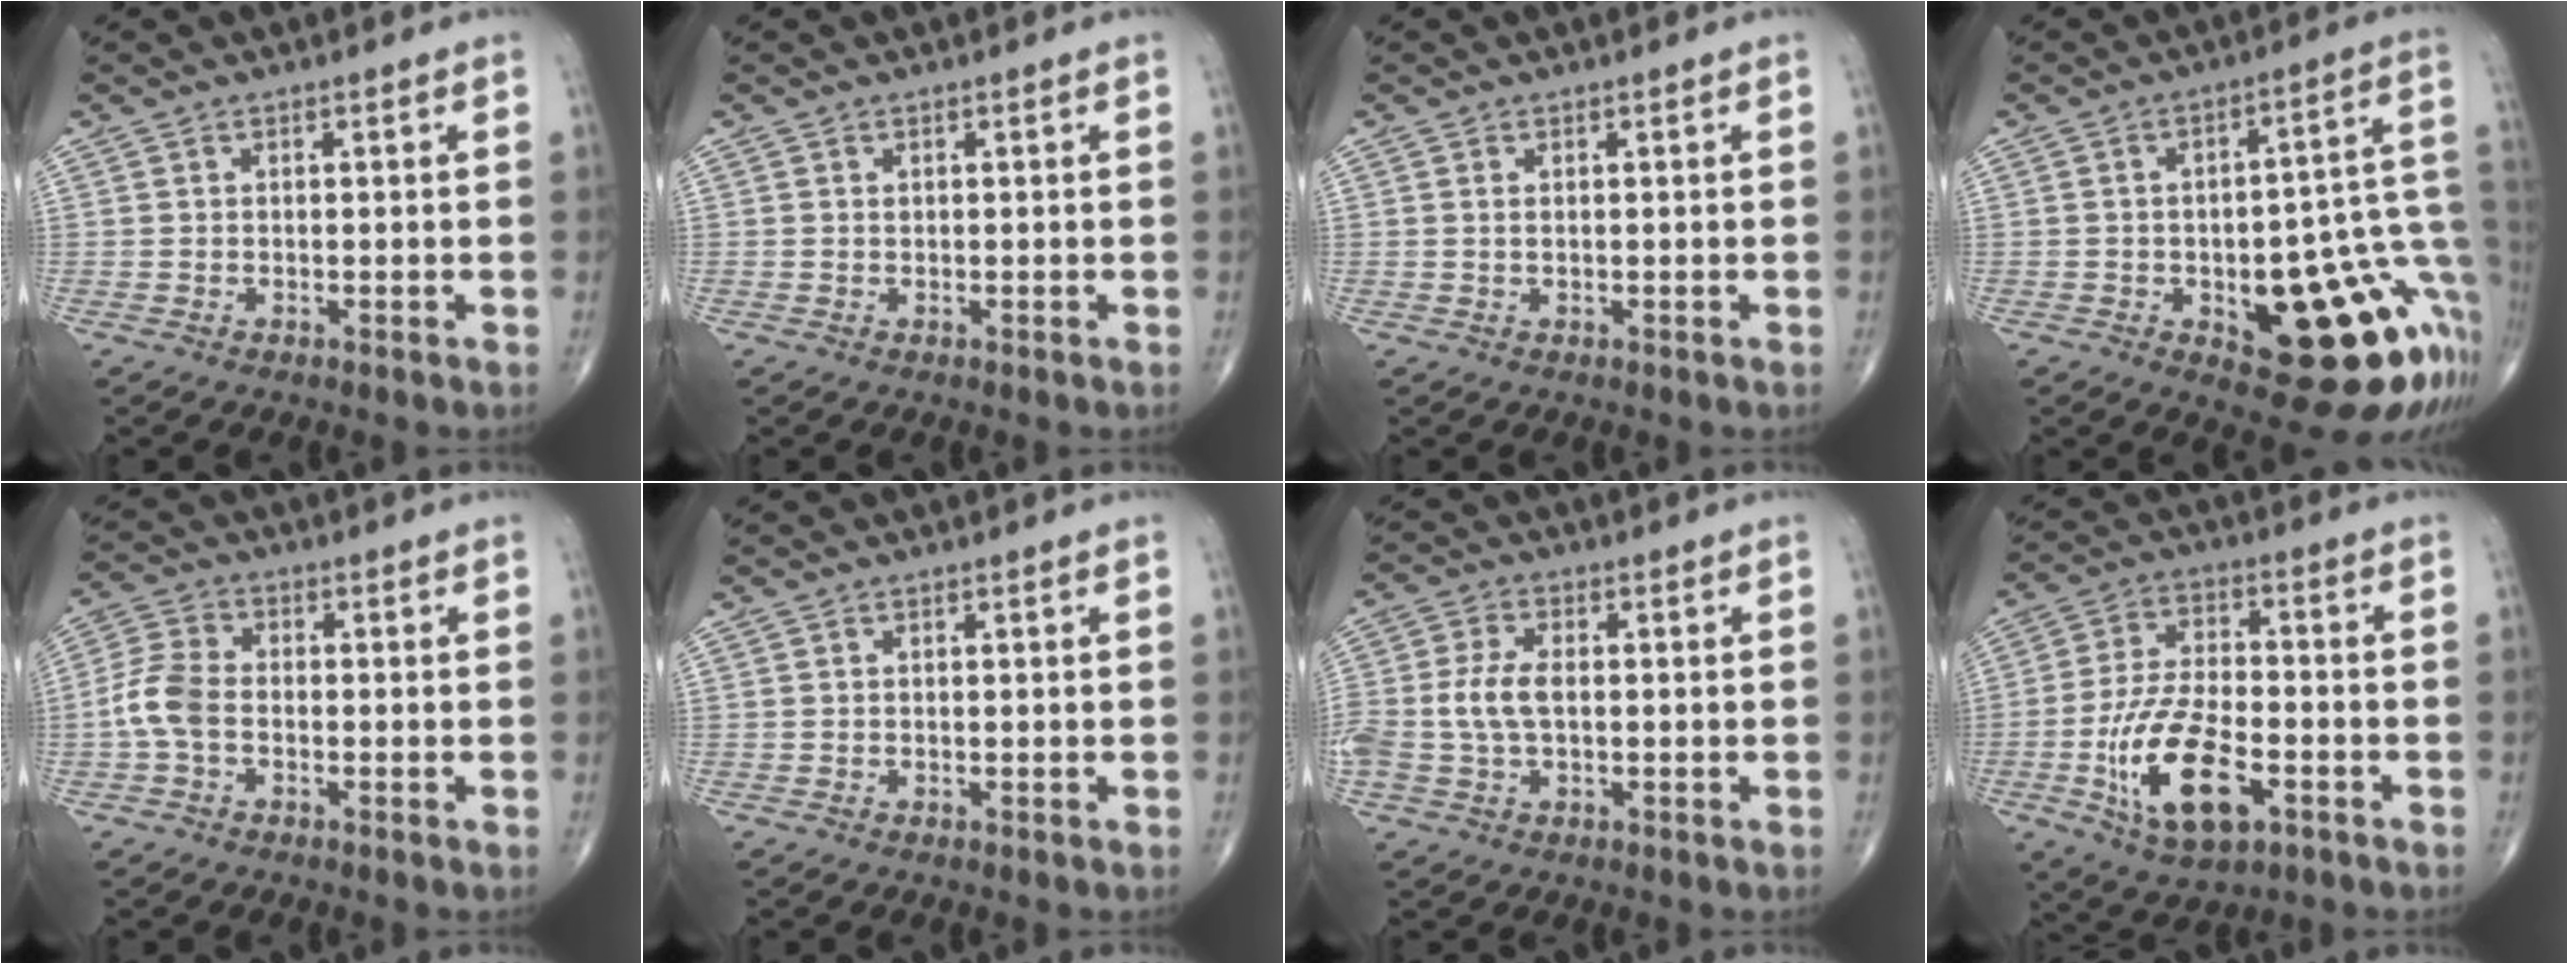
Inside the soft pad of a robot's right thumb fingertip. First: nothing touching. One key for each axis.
{"total": 0.0}
{"total": 0.5, "fx": 0.2, "fy": 0.2, "fz": 0.4, "tx": -0.011, "ty": 0.001, "tz": 0.004}
{"total": 24.3, "fx": -7.1, "fy": 9.7, "fz": 21.1, "tx": -0.198, "ty": 0.041, "tz": -0.071}
{"total": 6.3, "fx": -1.5, "fy": 3.9, "fz": 4.7, "tx": -0.106, "ty": 0.019, "tz": -0.040}
{"total": 0.0}
{"total": 7.1, "fx": -0.3, "fy": 4.1, "fz": 5.8, "tx": -0.138, "ty": 0.012, "tz": -0.007}
{"total": 15.6, "fx": -5.6, "fy": 7.1, "fz": 12.7, "tx": -0.239, "ty": 0.017, "tz": -0.095}